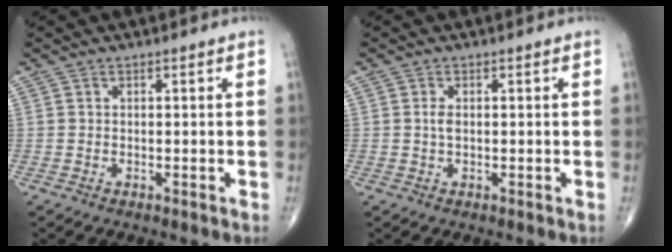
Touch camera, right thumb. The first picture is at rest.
{"total": 1.3, "force": [0.1, 0.6, 1.1], "torque": [-0.025, 0.000, 0.003]}